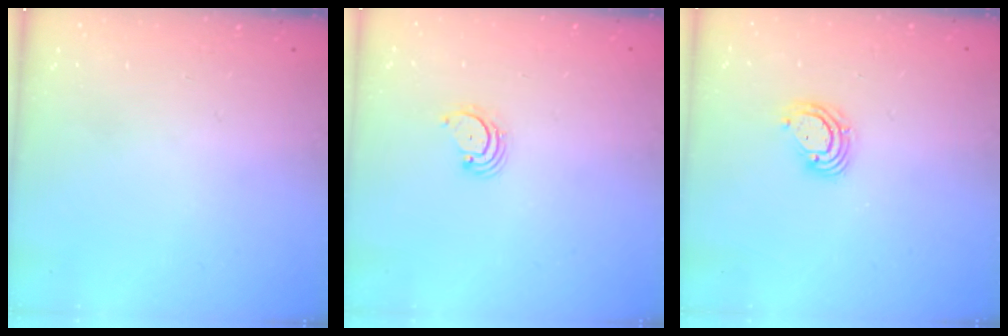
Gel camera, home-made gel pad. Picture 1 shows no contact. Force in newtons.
{"total": 2.7, "press": 2.7, "slide": 0.3}
{"total": 5.4, "press": 5.4, "slide": 0.7}